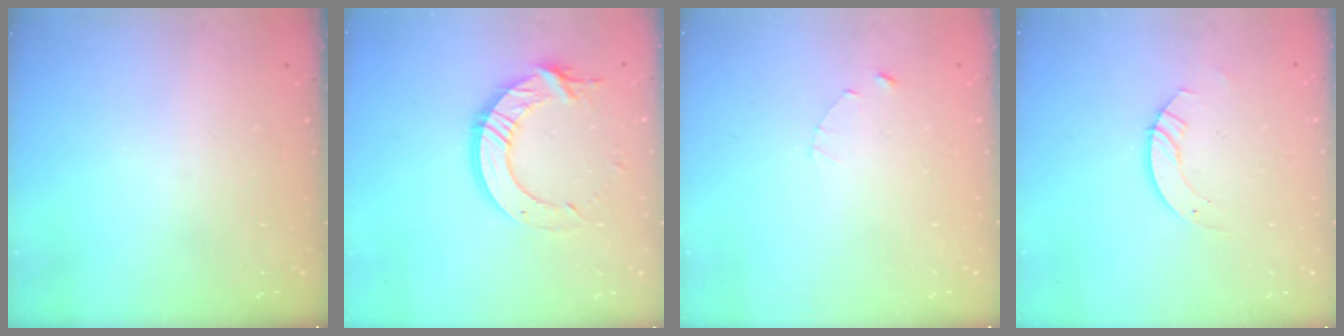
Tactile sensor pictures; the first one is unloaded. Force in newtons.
{"total": 13.5, "press": 13.5, "slide": 1.4}
{"total": 1.0, "press": 1.0, "slide": 0.2}
{"total": 3.5, "press": 3.5, "slide": 0.4}